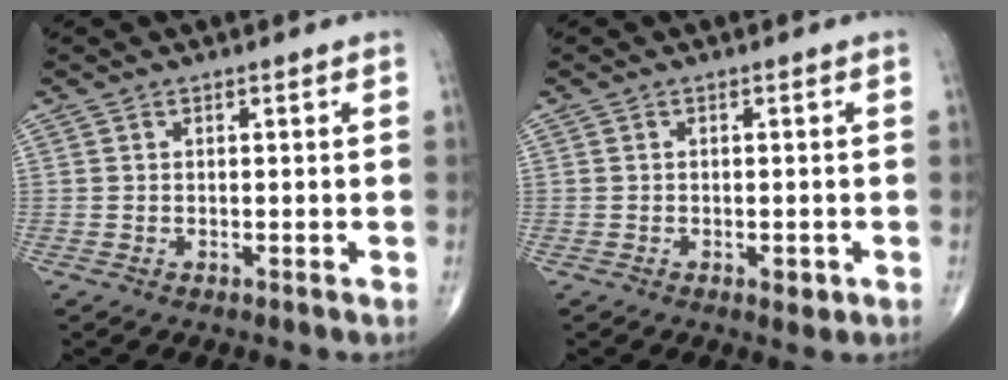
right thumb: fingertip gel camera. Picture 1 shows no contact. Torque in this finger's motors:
{"motor_torque": [0.38, 0.48, -0.15, -0.11, 0.07]}